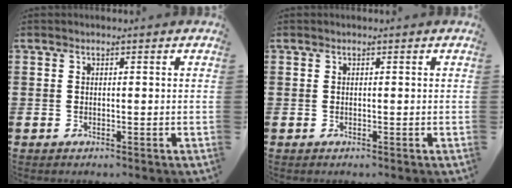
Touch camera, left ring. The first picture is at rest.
{"total": 0.0}